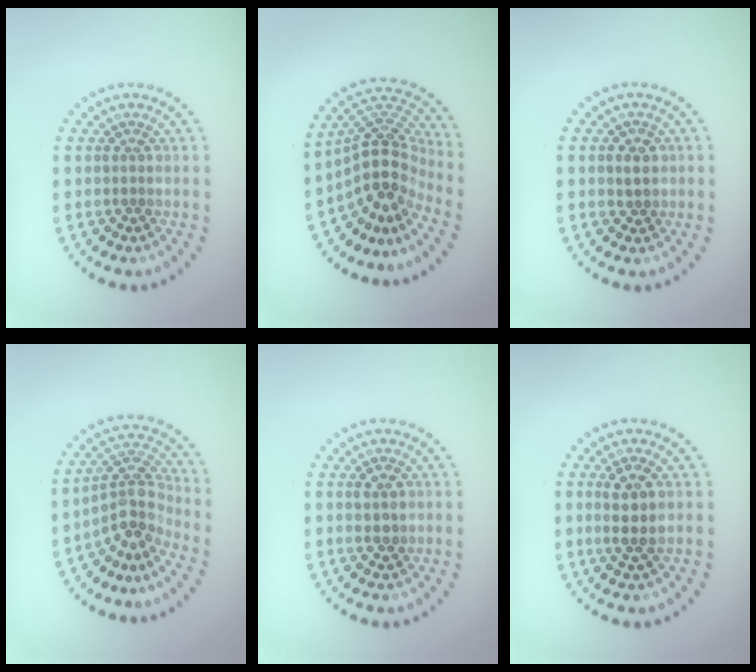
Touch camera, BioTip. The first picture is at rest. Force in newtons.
{"total": 5.1, "press": 3.7, "slide": 3.6}
{"total": 1.3, "press": 1.2, "slide": 0.4}
{"total": 4.0, "press": 2.8, "slide": 2.8}
{"total": 1.8, "press": 1.8, "slide": 0.1}
{"total": 2.8, "press": 2.7, "slide": 0.7}